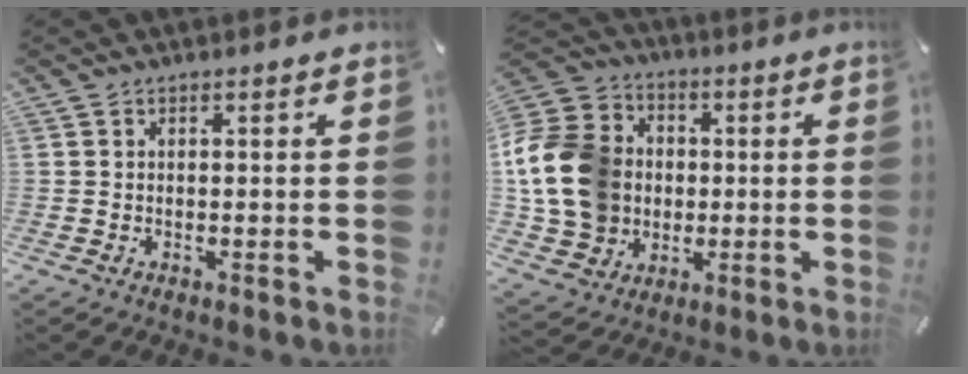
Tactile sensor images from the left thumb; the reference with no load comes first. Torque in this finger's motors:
{"motor_torque": [1.56, 2.94, 1.73, 0.13, 0.19]}